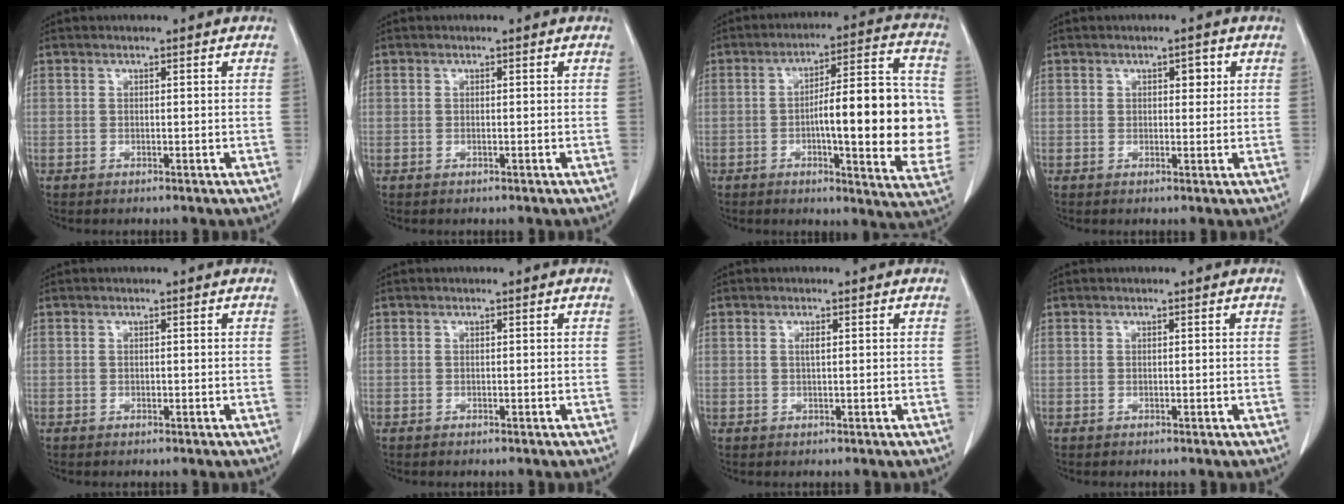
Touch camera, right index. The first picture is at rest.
{"total": 0.0}
{"total": 19.6, "force": [-1.6, 3.6, 19.2], "torque": [-0.234, 0.020, -0.016]}
{"total": 2.3, "force": [0.9, 1.3, 1.6], "torque": [-0.019, 0.004, 0.011]}
{"total": 0.0}
{"total": 0.0}
{"total": 0.9, "force": [0.2, 0.1, 0.8], "torque": [-0.018, 0.001, 0.004]}
{"total": 0.0}